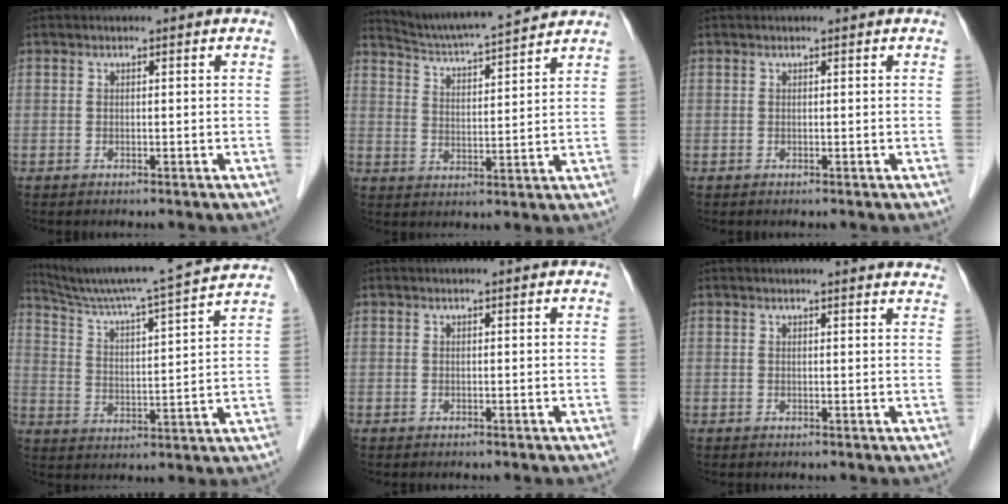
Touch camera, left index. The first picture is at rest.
{"total": 12.0, "force": [11.4, 0.1, 3.7], "torque": [-0.072, 0.016, 0.178]}
{"total": 0.0}
{"total": 17.4, "force": [16.0, -1.9, 6.6], "torque": [-0.123, -0.024, 0.230]}
{"total": 1.2, "force": [1.1, -0.1, 0.4], "torque": [-0.008, 0.009, 0.016]}
{"total": 10.5, "force": [10.2, 0.7, 2.5], "torque": [-0.013, -0.011, 0.092]}